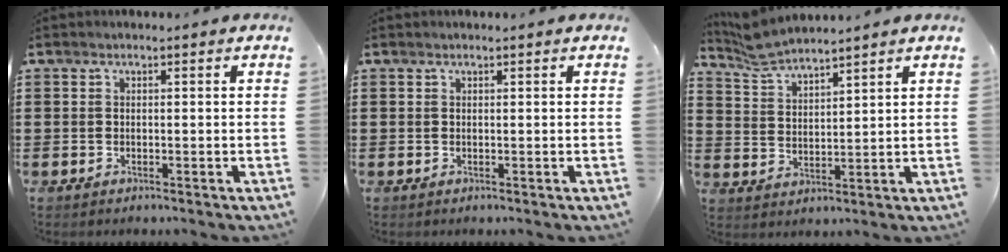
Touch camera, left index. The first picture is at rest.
{"total": 0.0}
{"total": 4.6, "force": [4.5, 0.6, 0.5], "torque": [-0.029, -0.016, 0.085]}